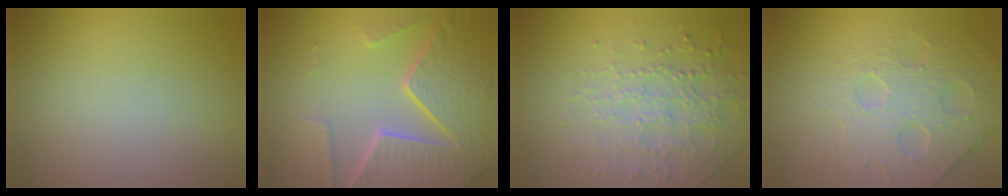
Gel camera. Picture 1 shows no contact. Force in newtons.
{"total": 8.2, "press": 5.9, "slide": 5.7}
{"total": 3.0, "press": 2.8, "slide": 1.1}
{"total": 4.0, "press": 4.0, "slide": 0.5}